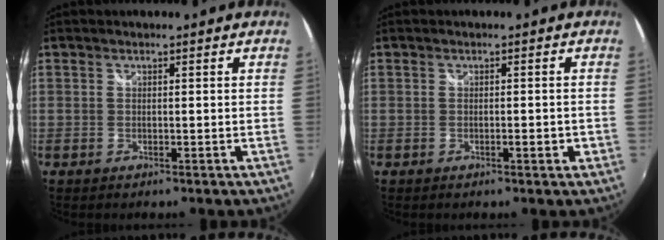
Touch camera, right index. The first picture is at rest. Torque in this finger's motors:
{"motor_torque": [0.52, 0.61, 0.02, 0.00]}